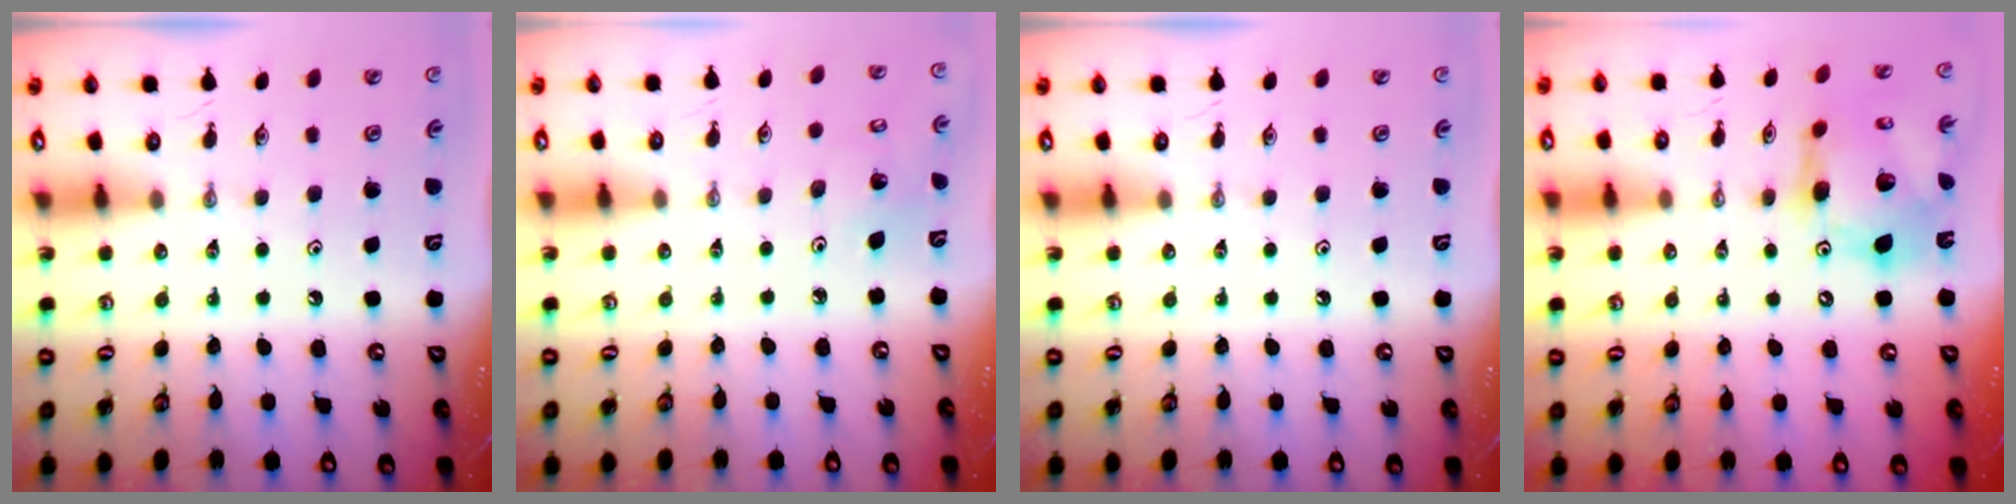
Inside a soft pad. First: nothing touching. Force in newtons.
{"total": 3.4, "press": 3.4, "slide": 0.2}
{"total": 0.0}
{"total": 16.3, "press": 16.2, "slide": 1.7}